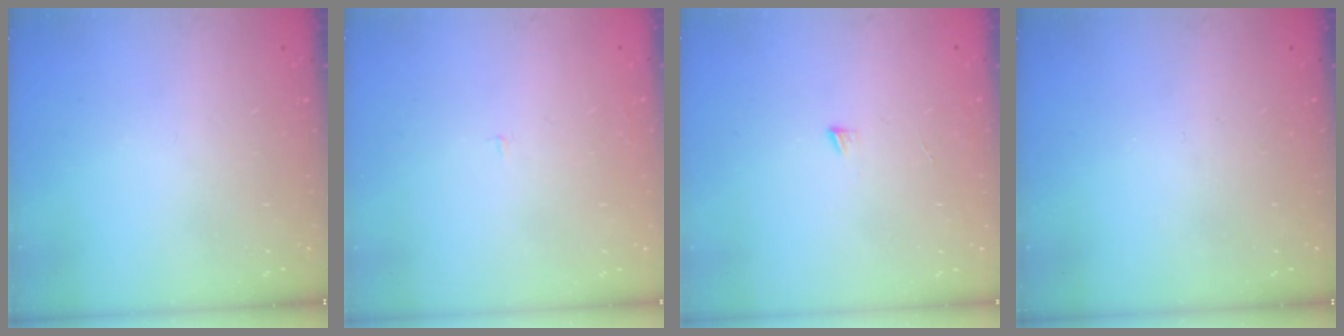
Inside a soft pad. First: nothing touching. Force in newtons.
{"total": 1.2, "press": 1.2, "slide": 0.1}
{"total": 3.1, "press": 3.1, "slide": 0.3}
{"total": 0.0}